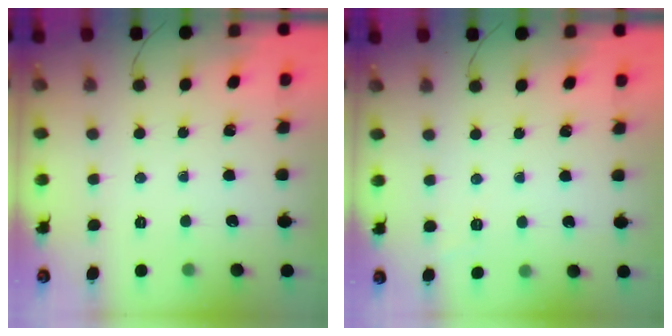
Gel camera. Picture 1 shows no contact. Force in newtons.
{"total": 1.6, "press": 0.2, "slide": 1.6}